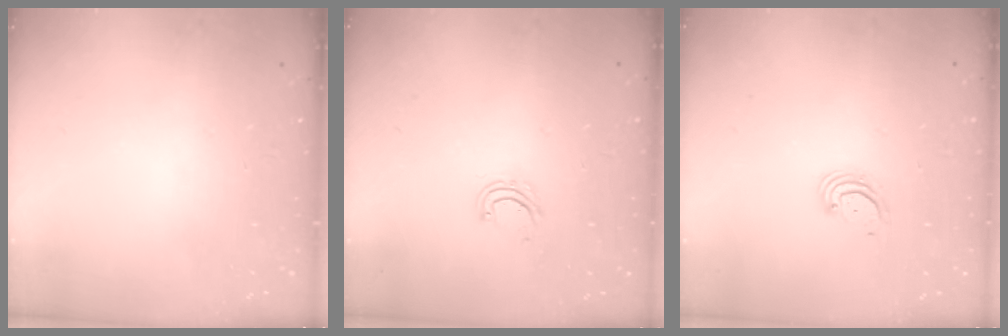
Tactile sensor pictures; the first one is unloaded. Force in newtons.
{"total": 3.5, "press": 3.5, "slide": 0.3}
{"total": 3.0, "press": 3.0, "slide": 0.3}